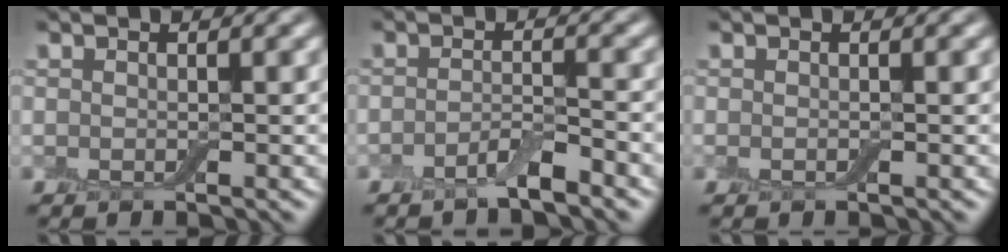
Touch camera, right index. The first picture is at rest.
{"total": 2.2, "force": [-1.6, 0.3, 1.5], "torque": [-0.027, 0.006, -0.034]}
{"total": 0.0}